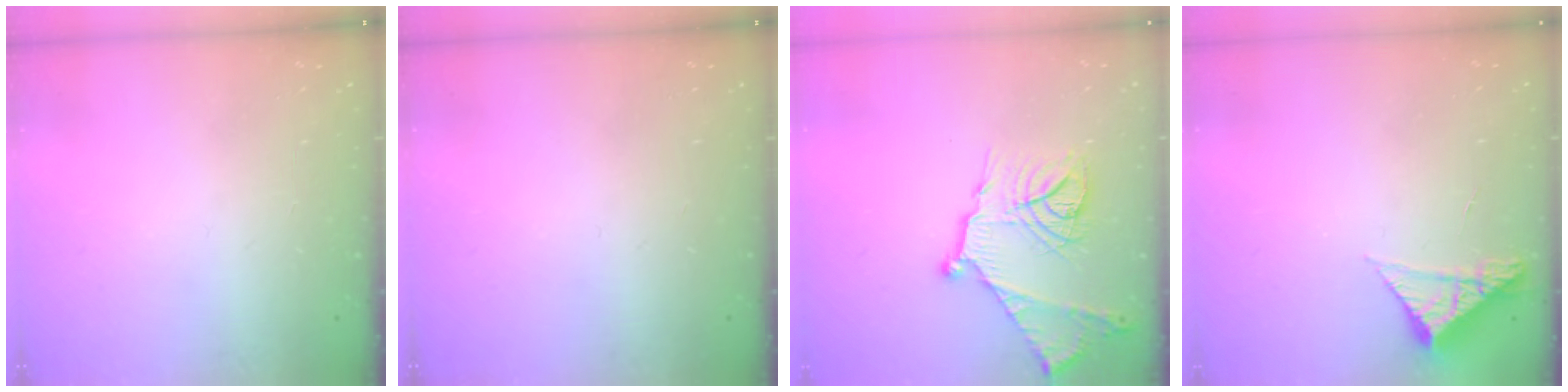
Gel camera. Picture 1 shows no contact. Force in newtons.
{"total": 0.0}
{"total": 19.7, "press": 19.6, "slide": 1.7}
{"total": 4.9, "press": 4.9, "slide": 0.4}